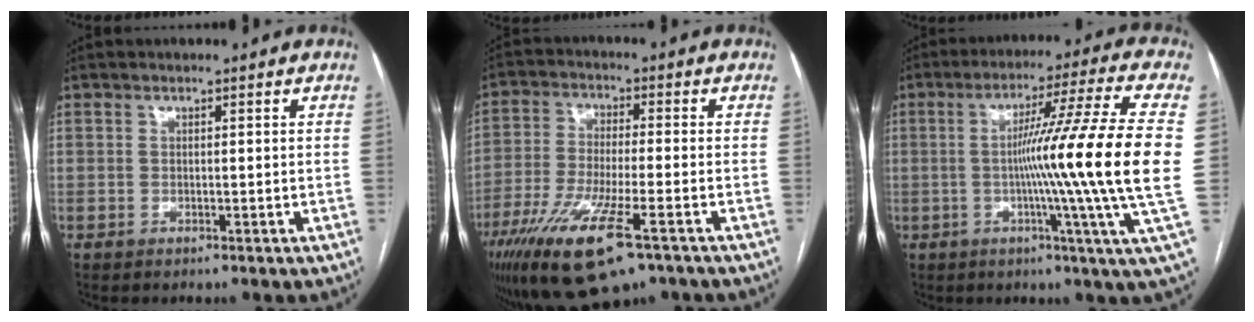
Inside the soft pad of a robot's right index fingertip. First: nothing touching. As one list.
[{"total": 15.8, "force": [-9.2, 3.0, 12.5], "torque": [-0.247, -0.040, -0.161]}, {"total": 19.0, "force": [-0.9, -3.5, 18.7], "torque": [-0.269, -0.014, -0.030]}]